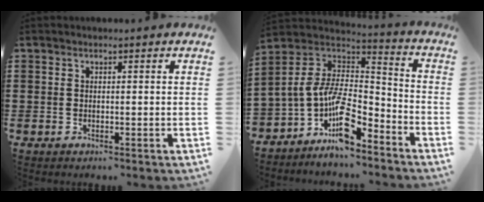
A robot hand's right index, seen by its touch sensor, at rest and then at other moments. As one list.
[{"total": 10.0, "force": [-5.6, 4.4, 7.0], "torque": [-0.156, -0.008, -0.114]}]